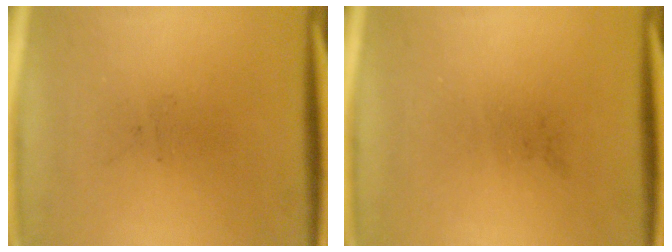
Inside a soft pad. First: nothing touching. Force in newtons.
{"total": 0.0}